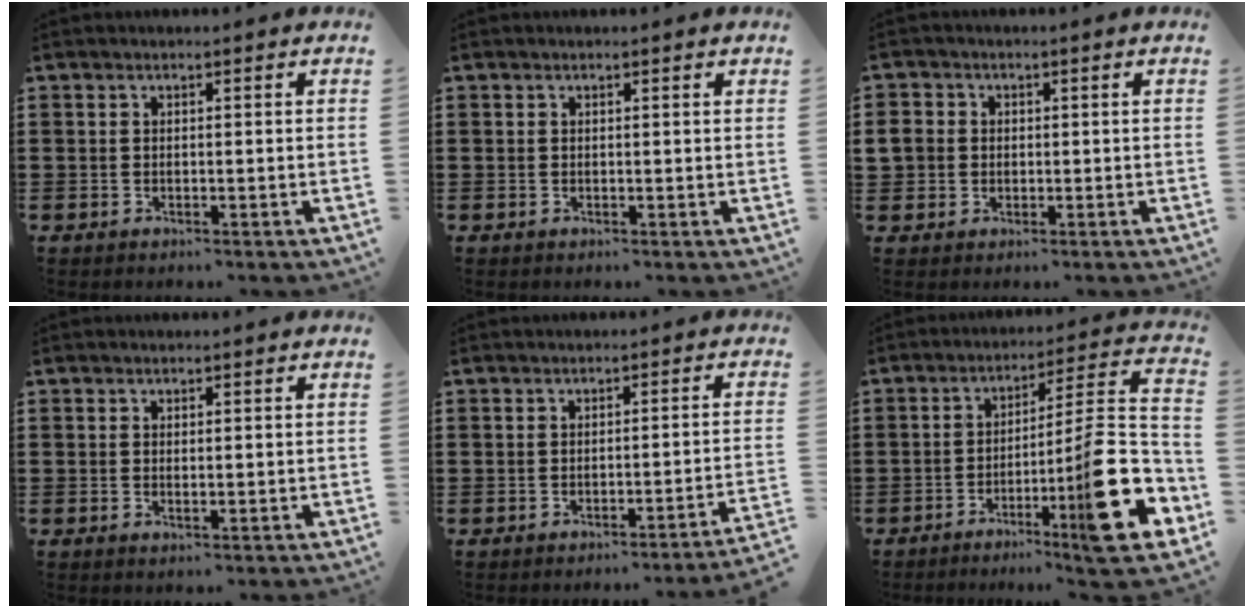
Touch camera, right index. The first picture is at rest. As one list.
[{"total": 0.0}, {"total": 3.1, "force": [0.2, 2.9, 0.9], "torque": [-0.038, 0.007, -0.001]}, {"total": 0.6, "force": [0.3, 0.2, 0.5], "torque": [-0.011, 0.001, 0.006]}, {"total": 1.7, "force": [-1.3, -0.6, 0.9], "torque": [-0.016, -0.004, -0.027]}, {"total": 14.9, "force": [-5.7, 0.8, 13.8], "torque": [-0.211, -0.025, -0.100]}]